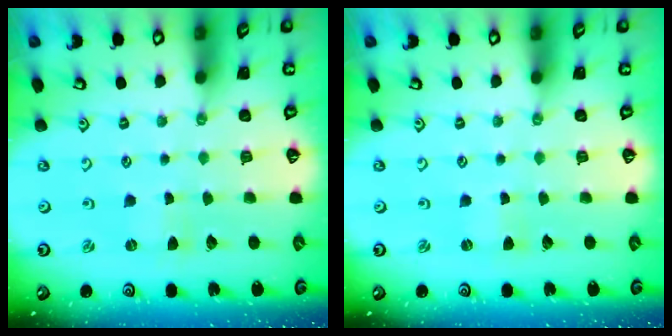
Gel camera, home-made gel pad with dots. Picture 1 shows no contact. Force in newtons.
{"total": 0.9, "press": 0.9, "slide": 0.1}